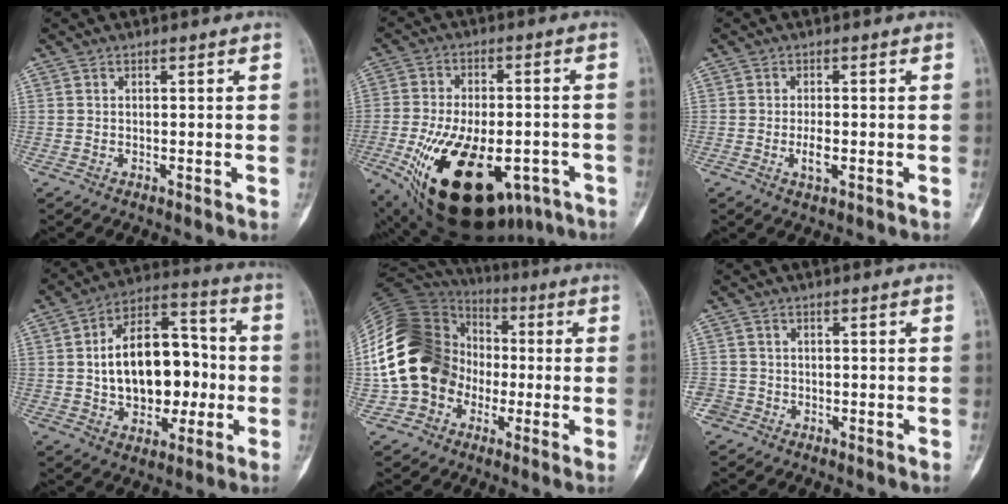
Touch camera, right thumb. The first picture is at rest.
{"total": 25.5, "force": [-10.6, 13.5, 18.8], "torque": [-0.313, 0.008, -0.145]}
{"total": 3.0, "force": [-0.8, 1.3, 2.6], "torque": [-0.046, 0.000, -0.012]}
{"total": 19.3, "force": [-0.6, 12.4, 14.8], "torque": [-0.197, 0.037, -0.005]}
{"total": 21.8, "force": [-2.2, 17.9, 12.1], "torque": [-0.229, 0.044, -0.037]}
{"total": 3.3, "force": [-1.5, 2.9, 0.4], "torque": [0.001, 0.012, -0.032]}